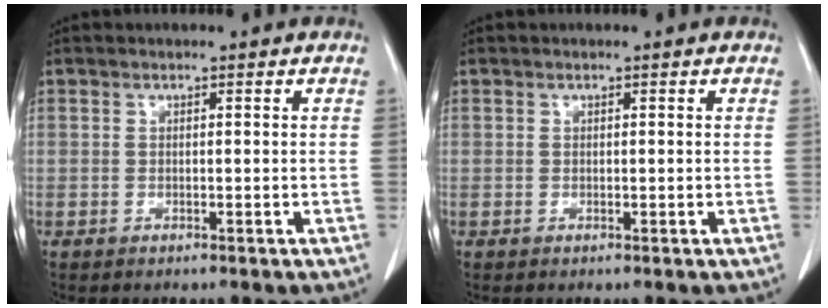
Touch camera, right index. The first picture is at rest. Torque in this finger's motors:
{"motor_torque": [-0.05, 0.02, -0.02, 0.00]}